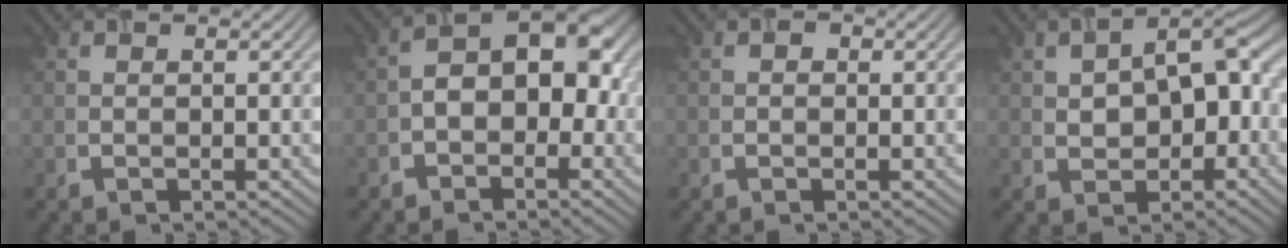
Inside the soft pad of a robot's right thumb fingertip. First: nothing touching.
{"total": 6.8, "force": [-2.2, 4.6, 4.5], "torque": [-0.046, 0.015, -0.052]}
{"total": 1.0, "force": [0.0, 0.9, 0.4], "torque": [-0.001, 0.001, -0.004]}
{"total": 7.8, "force": [-0.5, 4.9, 6.1], "torque": [-0.085, 0.013, -0.014]}